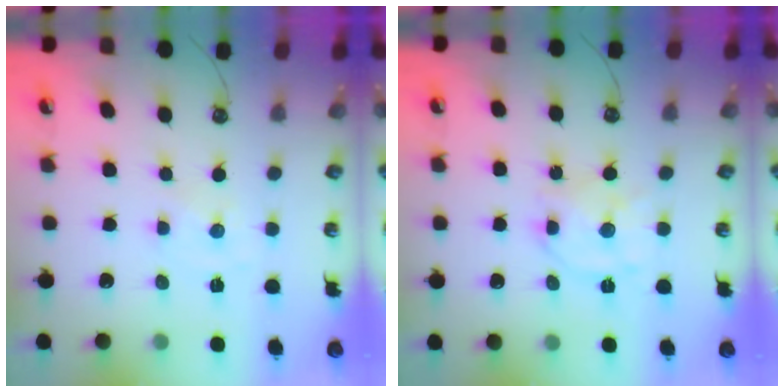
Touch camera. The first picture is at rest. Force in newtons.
{"total": 10.7, "press": 10.7, "slide": 1.0}